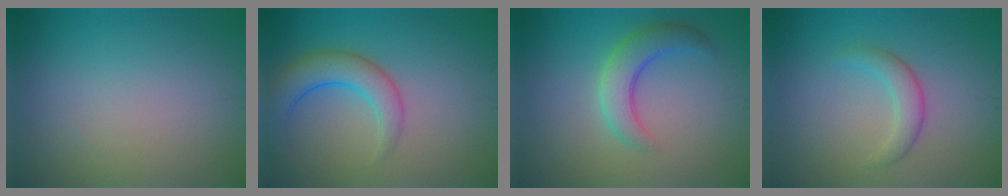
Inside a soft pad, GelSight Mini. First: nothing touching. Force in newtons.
{"total": 4.6, "press": 4.6, "slide": 0.3}
{"total": 4.0, "press": 4.0, "slide": 0.2}
{"total": 2.2, "press": 2.2, "slide": 0.2}